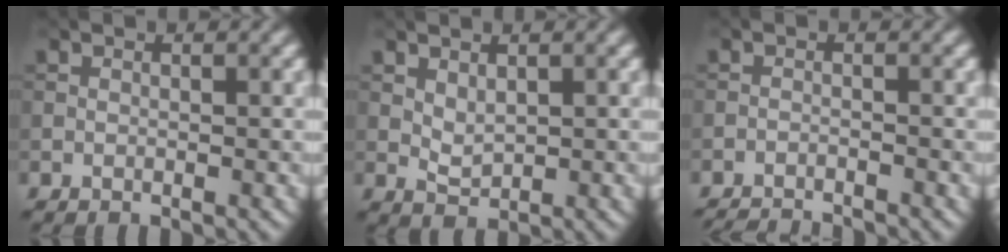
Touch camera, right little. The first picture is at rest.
{"total": 1.6, "force": [0.6, 0.9, 1.1], "torque": [-0.024, -0.004, 0.018]}
{"total": 4.0, "force": [-3.8, 0.4, 0.9], "torque": [-0.019, -0.014, -0.066]}